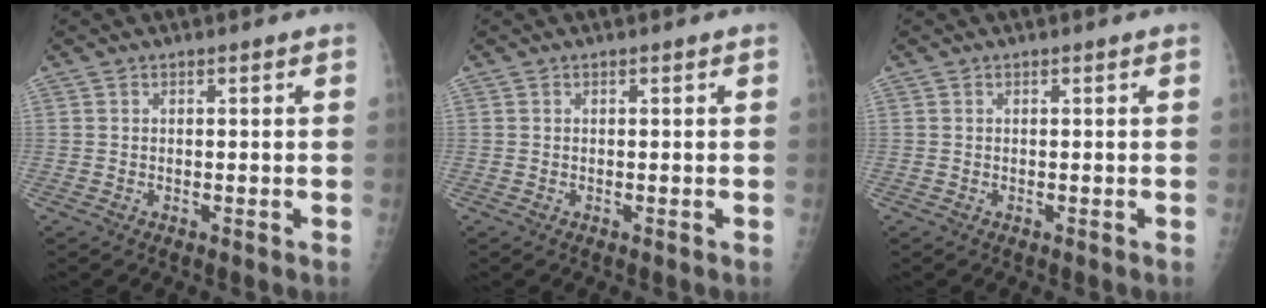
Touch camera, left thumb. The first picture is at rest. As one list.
[{"total": 0.0}, {"total": 0.0}]